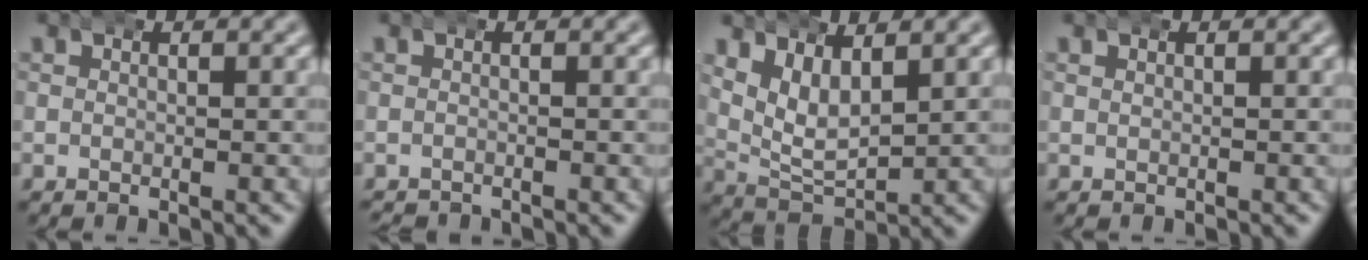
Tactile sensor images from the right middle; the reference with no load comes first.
{"total": 1.3, "force": [-1.3, 0.1, -0.2], "torque": [-0.001, -0.010, -0.017]}
{"total": 6.6, "force": [1.7, 5.3, 3.6], "torque": [-0.099, -0.022, 0.029]}
{"total": 0.0}